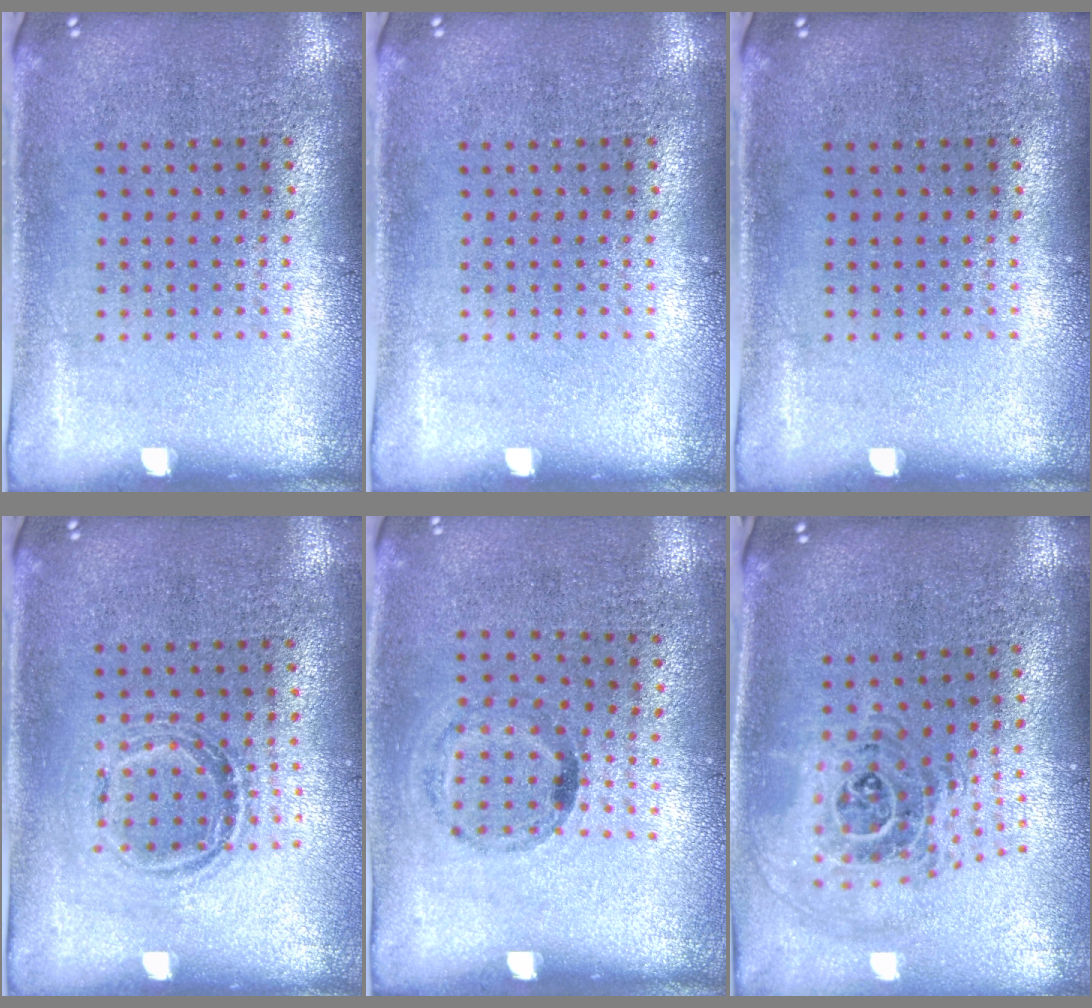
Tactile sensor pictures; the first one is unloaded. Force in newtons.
{"total": 0.0}
{"total": 0.0}
{"total": 1.1, "press": 1.0, "slide": 0.4}
{"total": 1.1, "press": 0.6, "slide": 0.9}
{"total": 1.3, "press": 1.2, "slide": 0.6}